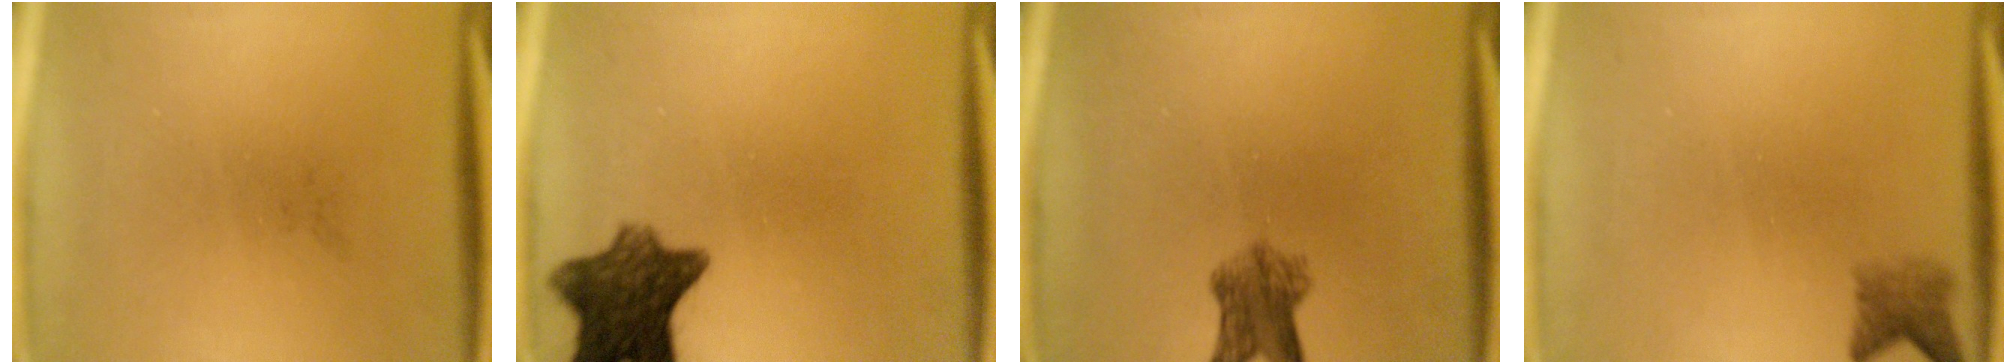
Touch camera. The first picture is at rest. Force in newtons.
{"total": 9.7}
{"total": 5.0}
{"total": 2.4}